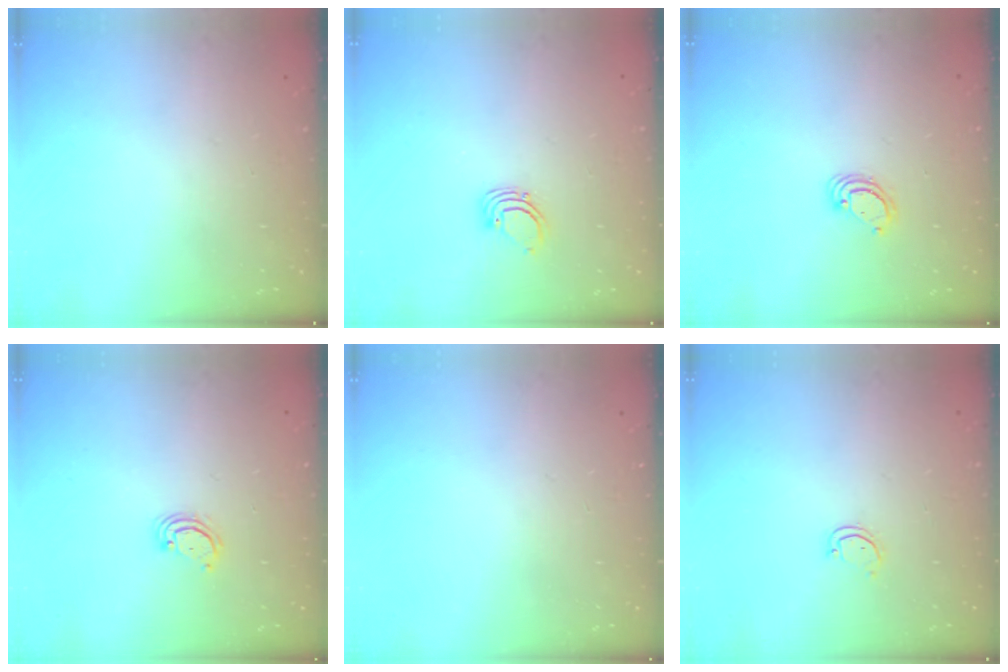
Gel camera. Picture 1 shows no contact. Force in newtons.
{"total": 2.7, "press": 2.7, "slide": 0.1}
{"total": 3.8, "press": 3.8, "slide": 0.1}
{"total": 2.9, "press": 2.9, "slide": 0.2}
{"total": 0.0}
{"total": 3.2, "press": 3.2, "slide": 0.2}